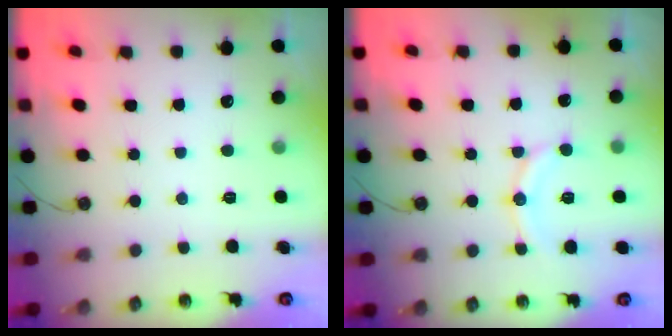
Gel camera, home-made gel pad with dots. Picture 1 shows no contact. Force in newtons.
{"total": 9.6, "press": 9.2, "slide": 2.8}